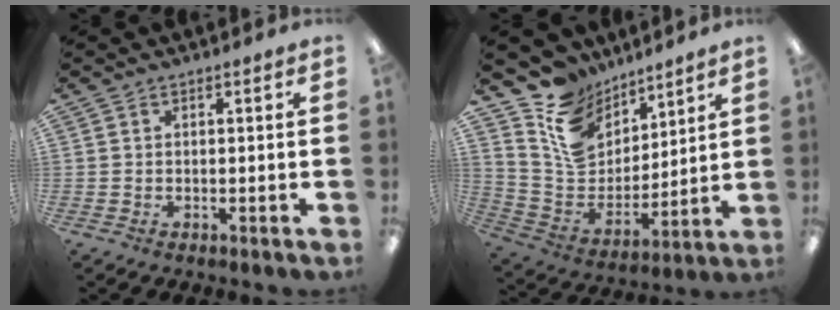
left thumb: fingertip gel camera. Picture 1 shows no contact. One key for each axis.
{"total": 14.1, "fx": 9.6, "fy": 9.3, "fz": 4.6, "tx": -0.109, "ty": -0.068, "tz": 0.189}